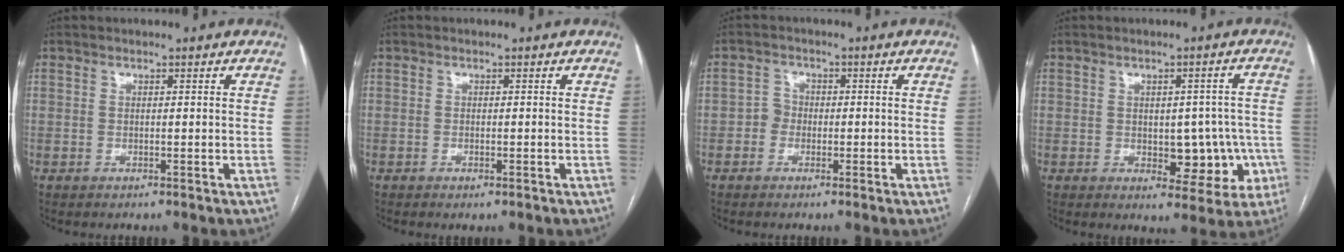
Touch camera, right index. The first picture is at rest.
{"total": 0.7, "force": [-0.5, 0.1, 0.5], "torque": [-0.012, -0.003, -0.005]}
{"total": 2.0, "force": [-0.6, 1.9, 0.5], "torque": [0.000, 0.010, -0.015]}
{"total": 8.1, "force": [-1.6, 4.6, 6.4], "torque": [-0.057, 0.020, -0.008]}